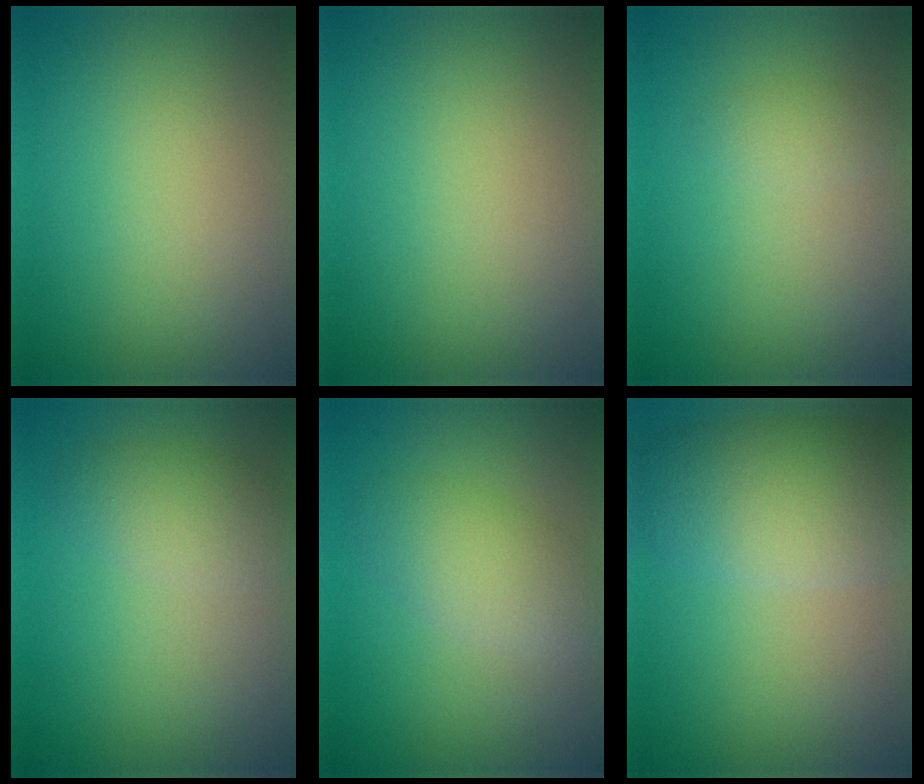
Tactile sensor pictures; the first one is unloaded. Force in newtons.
{"total": 0.0}
{"total": 1.1, "press": 1.1, "slide": 0.1}
{"total": 2.6, "press": 2.6, "slide": 0.1}
{"total": 3.6, "press": 3.6, "slide": 0.1}
{"total": 6.3, "press": 6.3, "slide": 0.4}